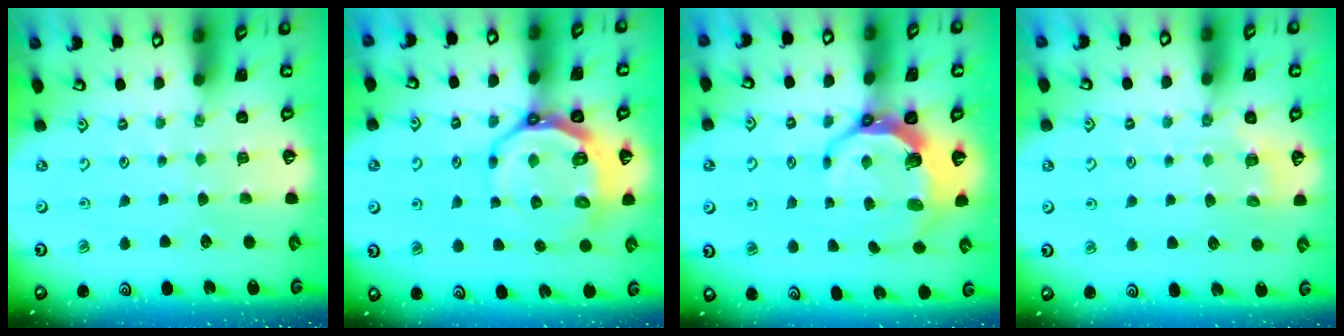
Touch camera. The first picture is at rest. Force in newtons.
{"total": 9.7, "press": 8.9, "slide": 3.9}
{"total": 8.1, "press": 6.8, "slide": 4.5}
{"total": 2.9, "press": 2.6, "slide": 1.2}